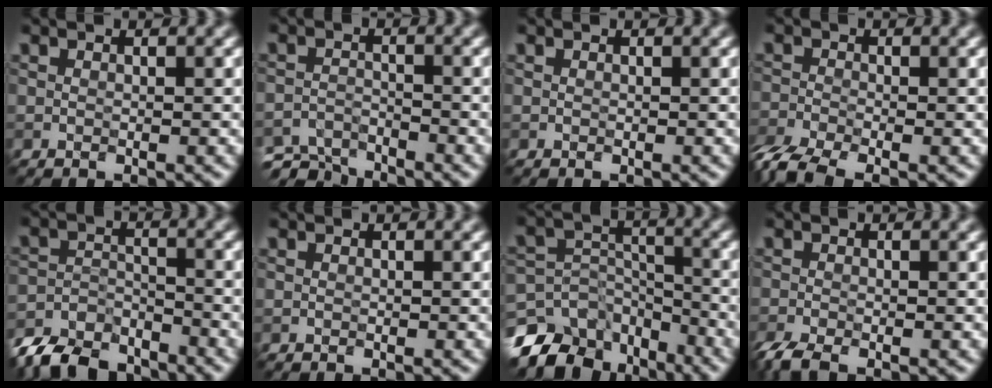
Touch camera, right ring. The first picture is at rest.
{"total": 4.6, "force": [-4.6, 0.7, 0.1], "torque": [-0.008, -0.007, -0.075]}
{"total": 0.0}
{"total": 4.4, "force": [-3.7, 1.0, 2.1], "torque": [-0.044, -0.011, -0.068]}
{"total": 6.6, "force": [-6.3, 1.8, 1.0], "torque": [-0.015, -0.007, -0.114]}
{"total": 0.0}
{"total": 9.7, "force": [-7.5, 5.6, 2.8], "torque": [-0.042, 0.002, -0.118]}
{"total": 2.4, "force": [-2.1, 0.2, 1.2], "torque": [-0.025, -0.003, -0.034]}